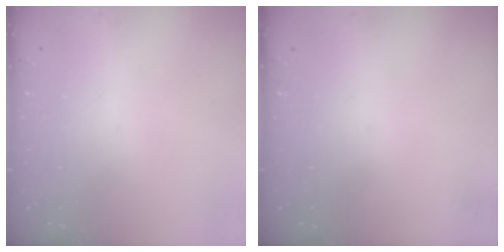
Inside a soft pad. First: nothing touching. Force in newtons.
{"total": 0.0}